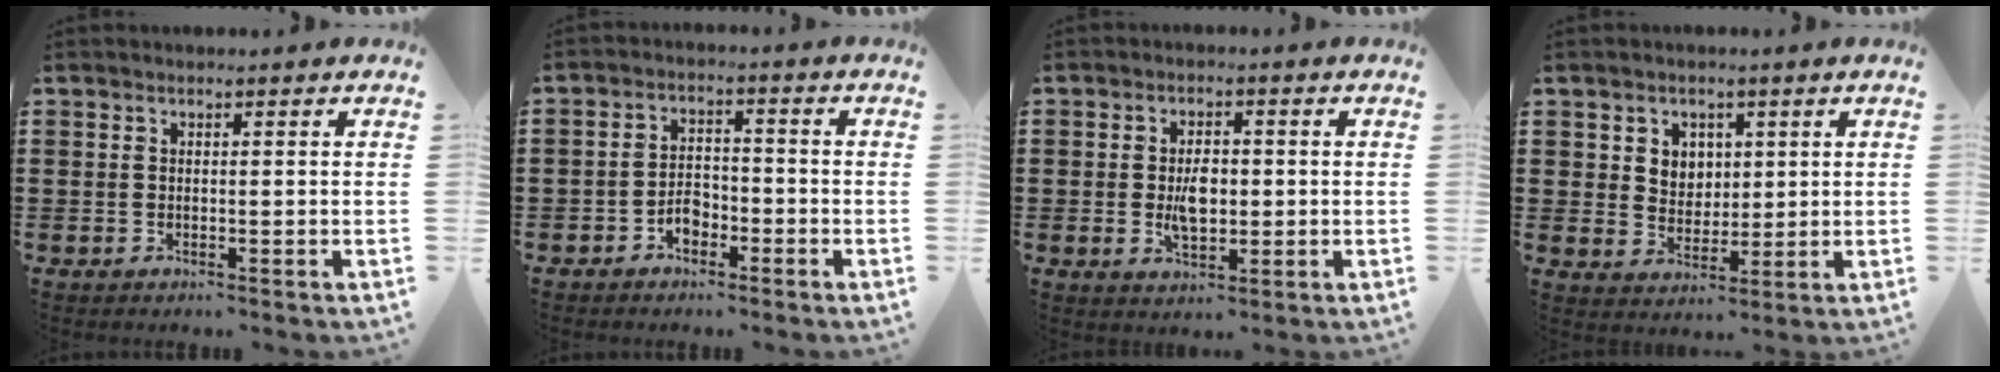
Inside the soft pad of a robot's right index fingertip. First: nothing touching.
{"total": 3.5, "force": [-2.0, 2.1, 1.8], "torque": [-0.036, 0.006, -0.041]}
{"total": 4.8, "force": [-0.2, 2.7, 3.9], "torque": [-0.068, 0.005, -0.005]}
{"total": 4.0, "force": [1.7, 3.5, 0.7], "torque": [-0.023, 0.009, 0.028]}